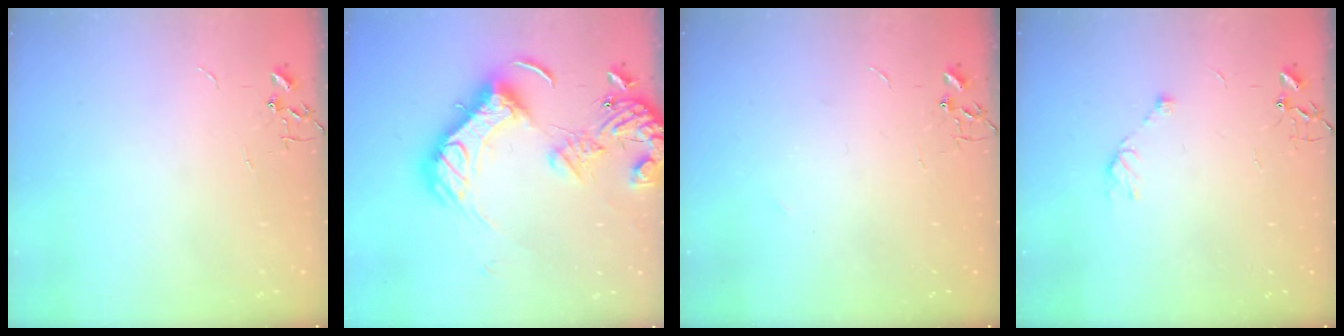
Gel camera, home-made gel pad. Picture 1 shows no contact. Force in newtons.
{"total": 22.3, "press": 22.1, "slide": 2.9}
{"total": 3.4, "press": 3.1, "slide": 1.5}
{"total": 5.0, "press": 4.9, "slide": 0.7}